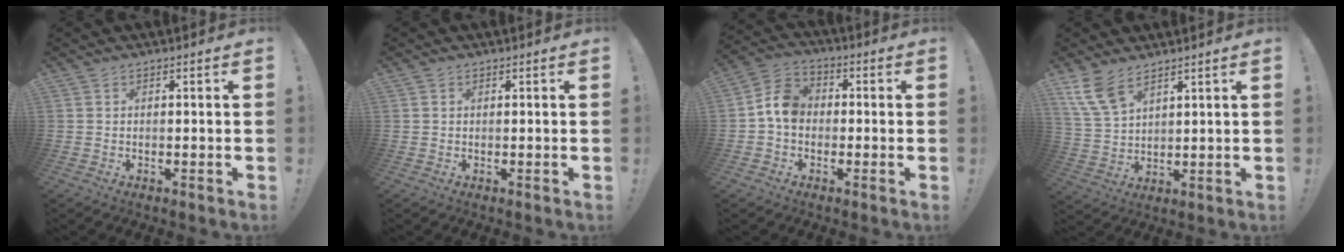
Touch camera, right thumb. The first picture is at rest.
{"total": 0.0}
{"total": 8.5, "force": [-0.4, 6.7, 5.2], "torque": [-0.090, 0.022, -0.001]}
{"total": 8.8, "force": [6.1, 4.0, 4.9], "torque": [-0.100, -0.023, 0.124]}